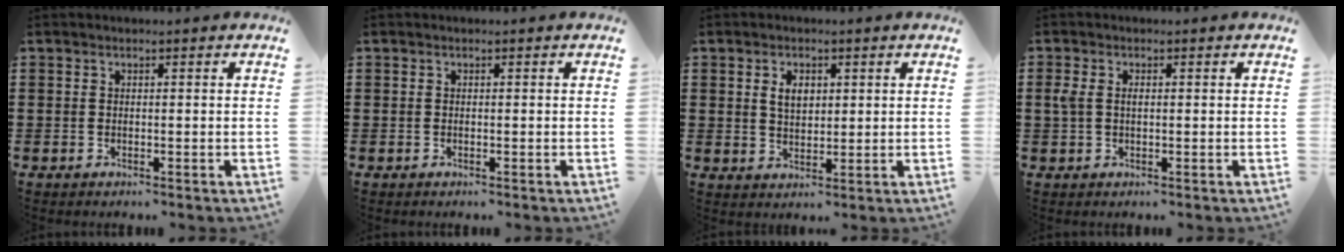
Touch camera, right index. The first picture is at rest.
{"total": 0.0}
{"total": 3.3, "force": [1.0, 2.1, 2.3], "torque": [-0.053, 0.010, 0.016]}
{"total": 2.1, "force": [0.3, 1.2, 1.7], "torque": [-0.043, 0.004, 0.001]}